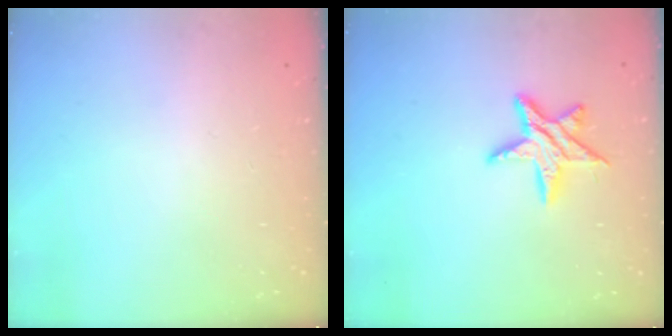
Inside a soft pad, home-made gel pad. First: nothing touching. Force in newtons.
{"total": 10.6, "press": 10.6, "slide": 0.5}